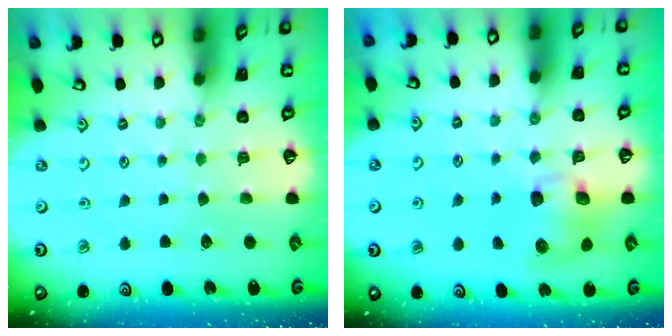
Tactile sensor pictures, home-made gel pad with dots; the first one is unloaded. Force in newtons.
{"total": 8.7, "press": 8.6, "slide": 1.2}